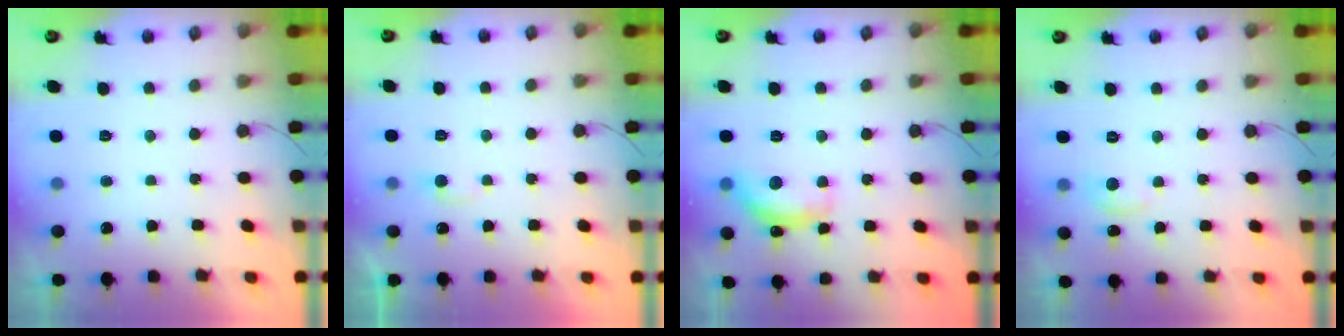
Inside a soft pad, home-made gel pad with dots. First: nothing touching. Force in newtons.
{"total": 3.8, "press": 3.7, "slide": 0.4}
{"total": 14.2, "press": 14.2, "slide": 1.0}
{"total": 6.5, "press": 6.5, "slide": 0.6}